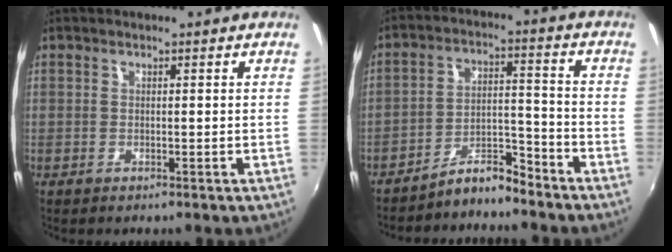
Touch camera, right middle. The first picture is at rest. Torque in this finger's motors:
{"motor_torque": [0.92, -1.22, -0.05, 0.01]}